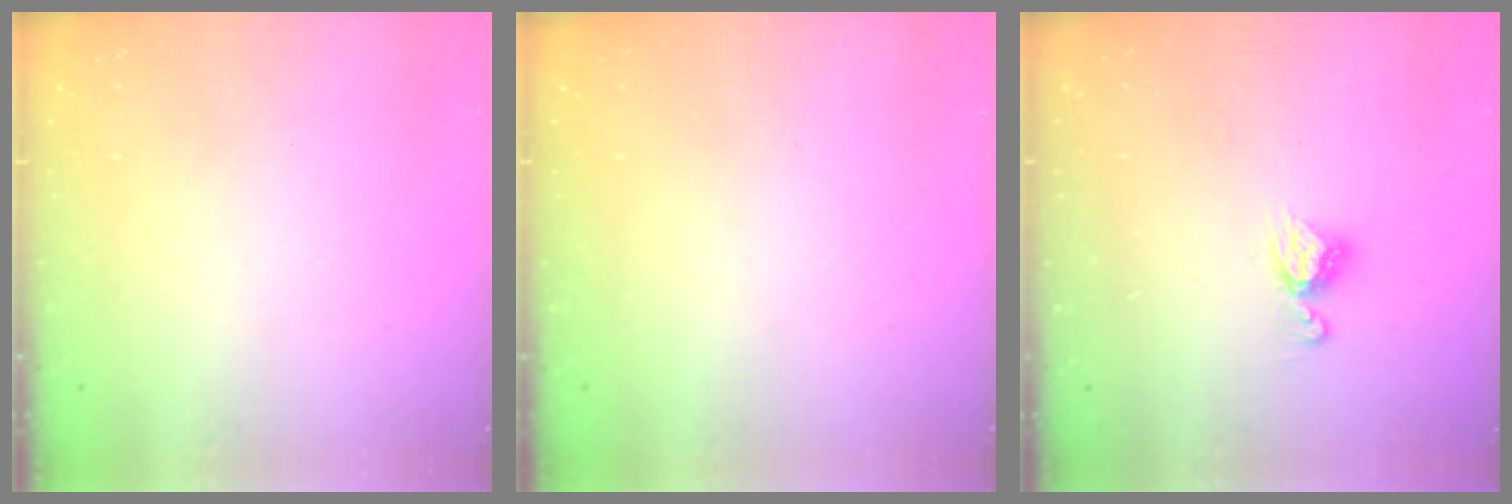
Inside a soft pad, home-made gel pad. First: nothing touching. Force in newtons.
{"total": 0.0}
{"total": 7.2, "press": 7.2, "slide": 0.5}